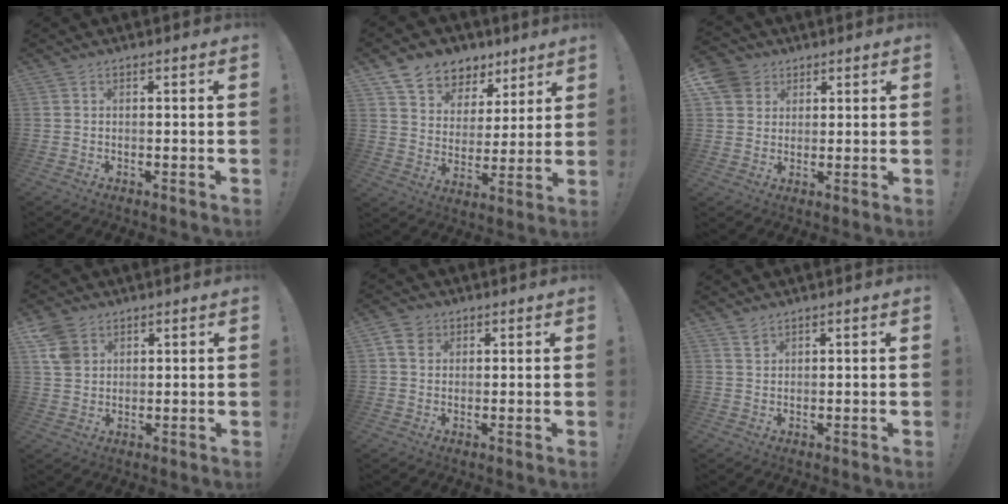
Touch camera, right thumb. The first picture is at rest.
{"total": 8.5, "force": [6.0, 5.8, 1.4], "torque": [-0.021, -0.051, 0.117]}
{"total": 7.0, "force": [3.4, 5.9, 1.7], "torque": [-0.033, -0.014, 0.069]}
{"total": 7.1, "force": [3.6, 5.3, 3.0], "torque": [-0.064, -0.008, 0.074]}
{"total": 5.3, "force": [2.3, 4.2, 2.2], "torque": [-0.030, -0.004, 0.045]}
{"total": 2.0, "force": [1.6, 1.1, 0.6], "torque": [0.002, -0.011, 0.027]}